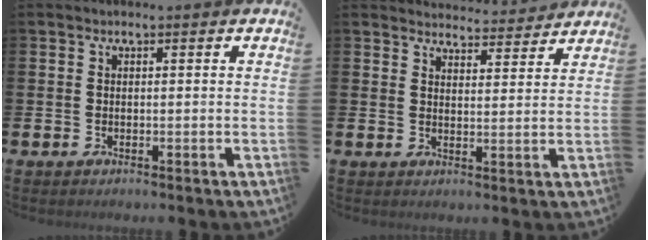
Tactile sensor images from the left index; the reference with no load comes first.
{"total": 4.0, "force": [4.0, 0.5, 0.0], "torque": [0.000, -0.032, 0.068]}